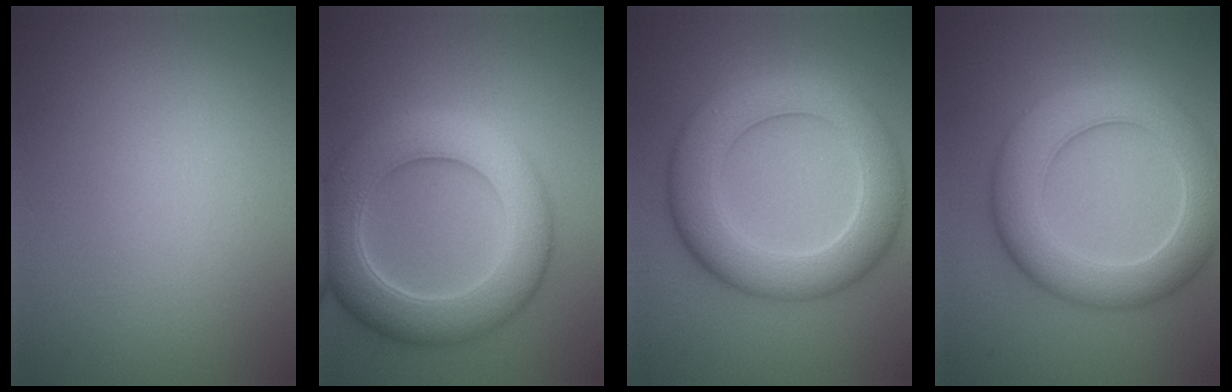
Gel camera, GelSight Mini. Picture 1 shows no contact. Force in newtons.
{"total": 8.6, "press": 8.6, "slide": 0.2}
{"total": 8.3, "press": 8.3, "slide": 0.7}
{"total": 7.7, "press": 7.7, "slide": 0.4}